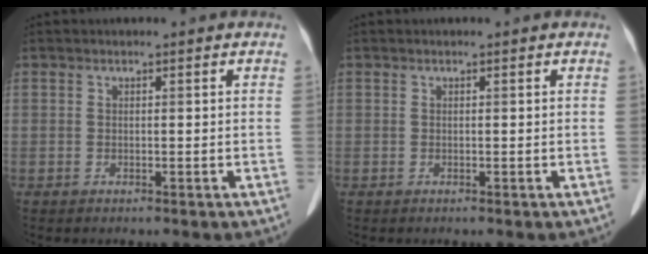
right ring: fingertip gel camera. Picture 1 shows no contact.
{"total": 0.0}